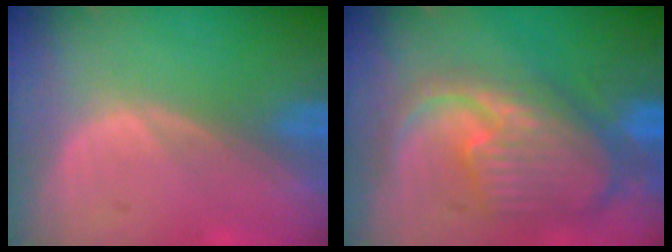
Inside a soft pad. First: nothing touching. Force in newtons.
{"total": 11.8, "press": 10.2, "slide": 6.0}